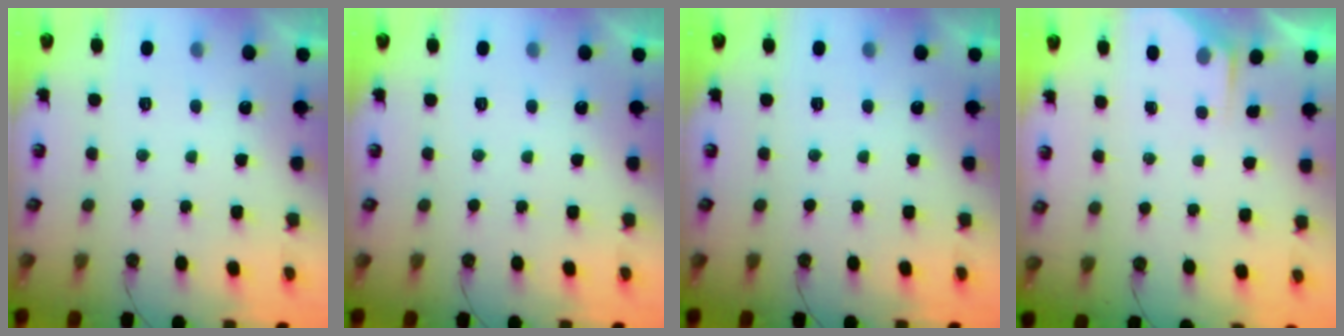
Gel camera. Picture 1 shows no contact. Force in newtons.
{"total": 0.0}
{"total": 0.0}
{"total": 2.4, "press": 2.3, "slide": 0.4}